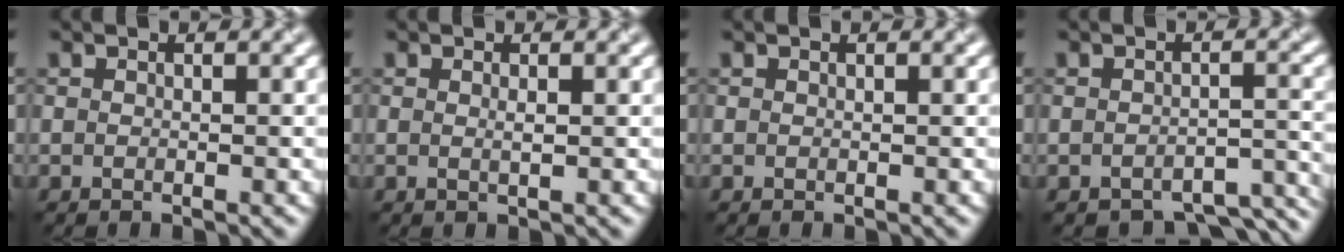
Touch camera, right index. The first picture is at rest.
{"total": 0.6, "force": [0.1, 0.0, 0.6], "torque": [-0.016, 0.002, 0.002]}
{"total": 0.0}
{"total": 5.0, "force": [-4.4, 1.7, 1.9], "torque": [-0.017, -0.014, -0.047]}